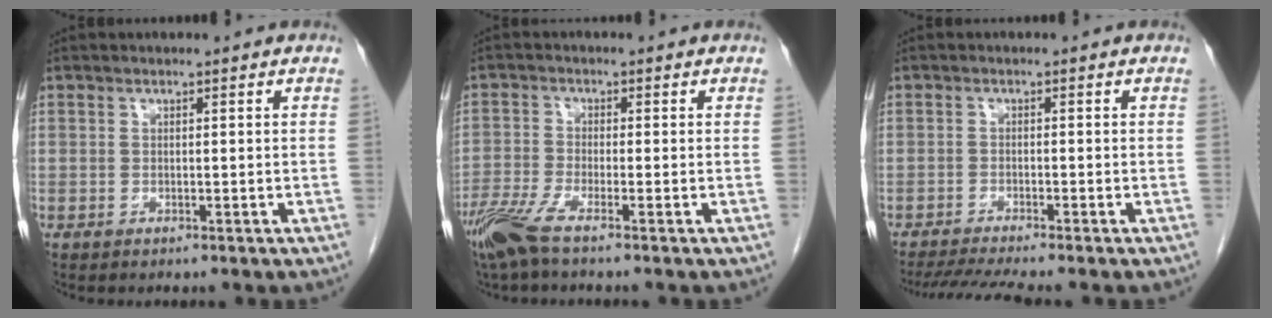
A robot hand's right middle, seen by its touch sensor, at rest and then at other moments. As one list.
[{"total": 5.3, "force": [-3.8, 0.0, 3.6], "torque": [-0.082, -0.016, -0.083]}, {"total": 6.0, "force": [-5.3, -0.9, 2.8], "torque": [-0.044, -0.018, -0.088]}]